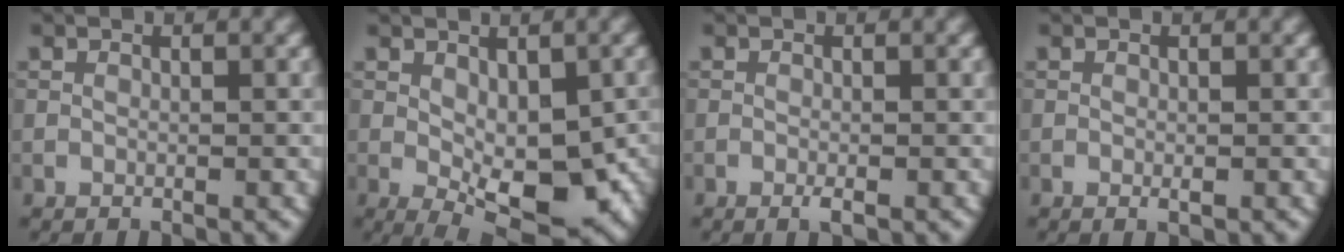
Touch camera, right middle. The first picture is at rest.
{"total": 8.1, "force": [-1.6, 3.7, 7.0], "torque": [-0.117, -0.015, -0.014]}
{"total": 0.9, "force": [-0.4, 0.1, 0.7], "torque": [-0.012, -0.004, -0.009]}
{"total": 0.6, "force": [-0.2, 0.1, 0.5], "torque": [-0.009, -0.003, -0.002]}